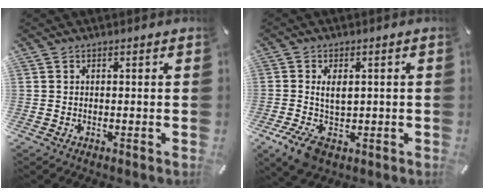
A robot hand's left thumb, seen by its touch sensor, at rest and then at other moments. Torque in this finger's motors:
{"motor_torque": [0.20, 0.31, 0.50, 0.41, 0.08]}